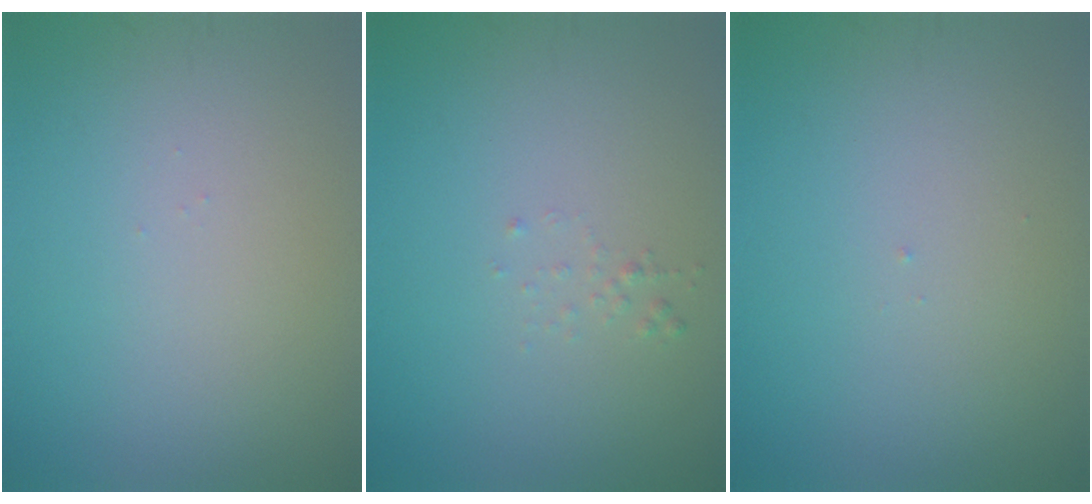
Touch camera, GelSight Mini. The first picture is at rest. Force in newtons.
{"total": 0.6, "press": 0.6, "slide": 0.1}
{"total": 0.0}